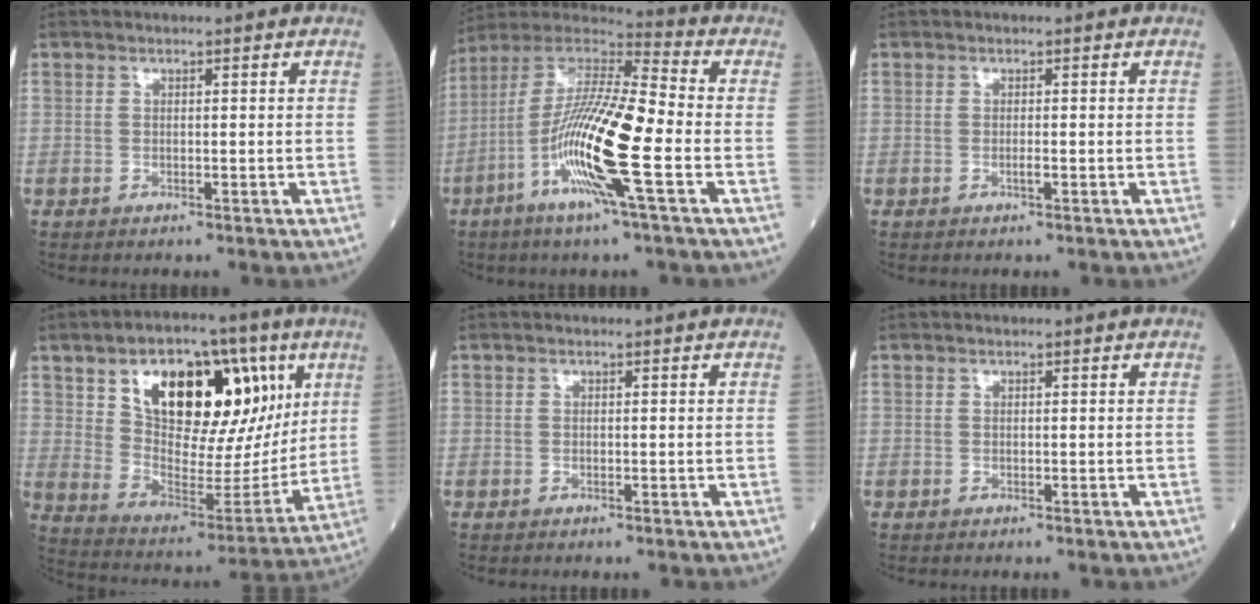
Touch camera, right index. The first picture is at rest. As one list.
[{"total": 17.5, "force": [-5.4, 0.9, 16.6], "torque": [-0.333, -0.010, -0.111]}, {"total": 0.9, "force": [-0.3, 0.0, 0.9], "torque": [-0.019, 0.000, -0.006]}, {"total": 22.9, "force": [8.8, 10.9, 18.2], "torque": [-0.290, 0.027, 0.149]}, {"total": 0.0}, {"total": 0.0}]